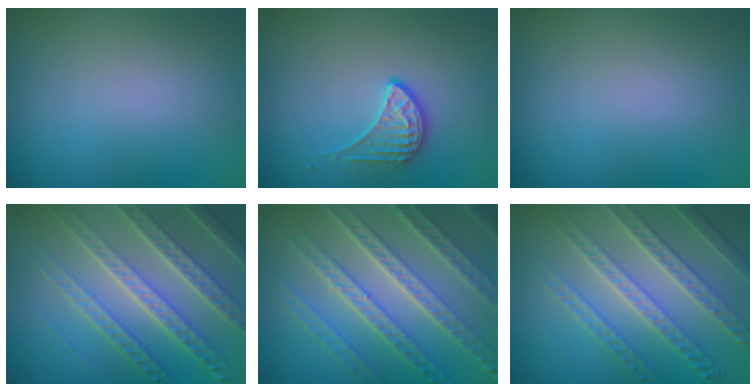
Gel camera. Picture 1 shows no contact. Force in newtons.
{"total": 2.0, "press": 1.5, "slide": 1.3}
{"total": 0.0}
{"total": 8.1, "press": 5.5, "slide": 5.9}
{"total": 7.7, "press": 5.6, "slide": 5.3}
{"total": 4.5, "press": 4.4, "slide": 0.9}